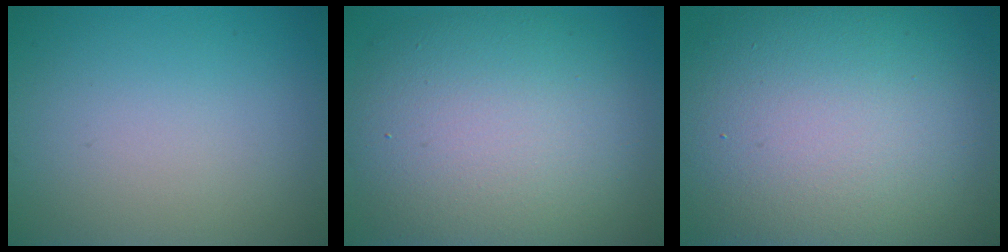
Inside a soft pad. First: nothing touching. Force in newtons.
{"total": 11.3, "press": 11.3, "slide": 0.8}
{"total": 17.6, "press": 17.6, "slide": 0.7}